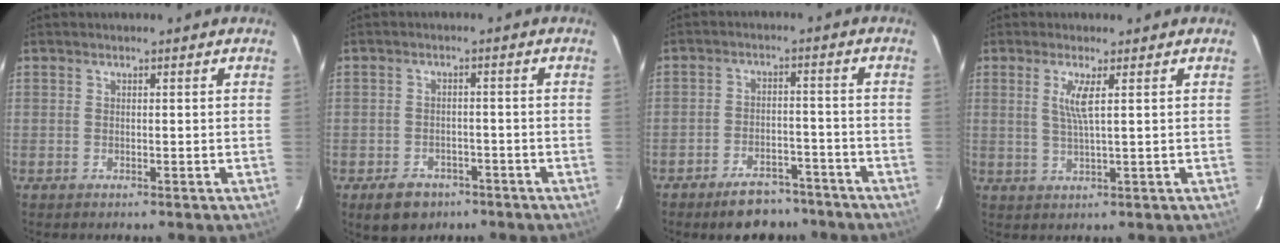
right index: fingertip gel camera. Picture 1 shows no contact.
{"total": 6.5, "force": [-4.0, 4.6, 2.2], "torque": [-0.053, 0.012, -0.048]}
{"total": 9.8, "force": [-8.0, 4.4, 3.7], "torque": [-0.078, 0.020, -0.105]}
{"total": 3.7, "force": [1.2, -0.3, 3.5], "torque": [-0.069, -0.005, 0.023]}